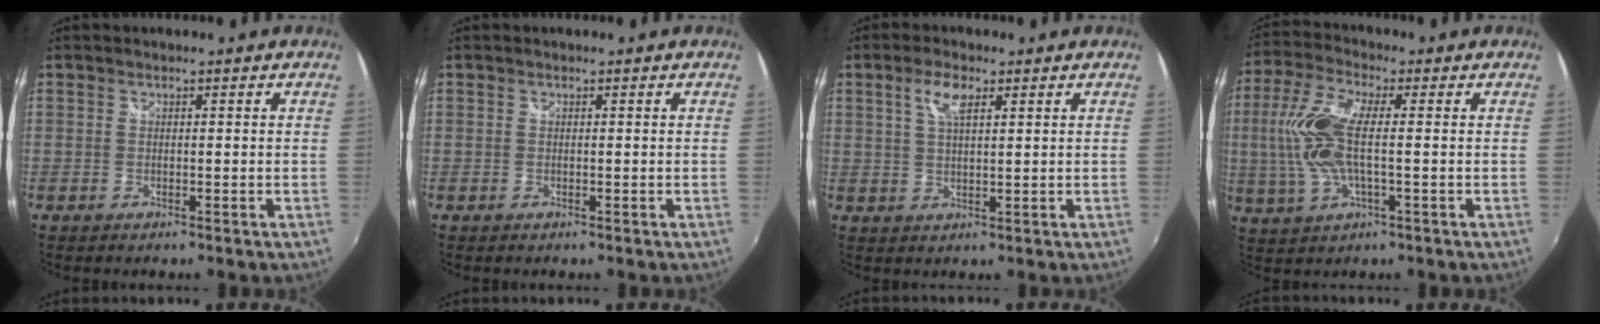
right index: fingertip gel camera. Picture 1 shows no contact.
{"total": 0.0}
{"total": 4.4, "force": [2.2, 1.6, 3.5], "torque": [-0.066, 0.005, 0.040]}
{"total": 11.7, "force": [-0.2, 4.0, 11.1], "torque": [-0.244, 0.005, -0.005]}